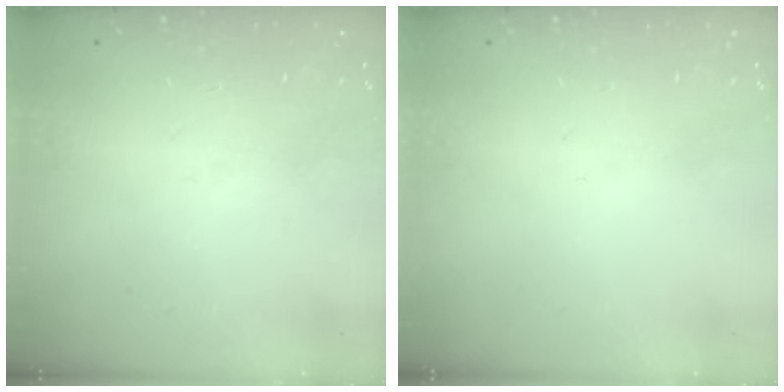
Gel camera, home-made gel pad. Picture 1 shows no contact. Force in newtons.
{"total": 0.0}